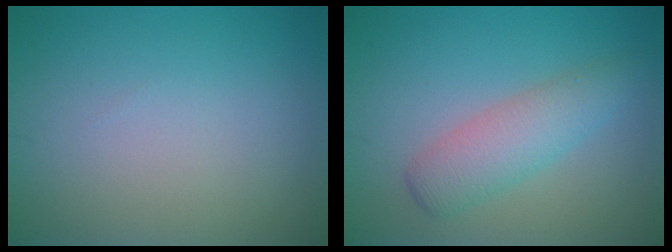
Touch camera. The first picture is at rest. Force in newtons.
{"total": 3.6, "press": 3.6, "slide": 0.1}